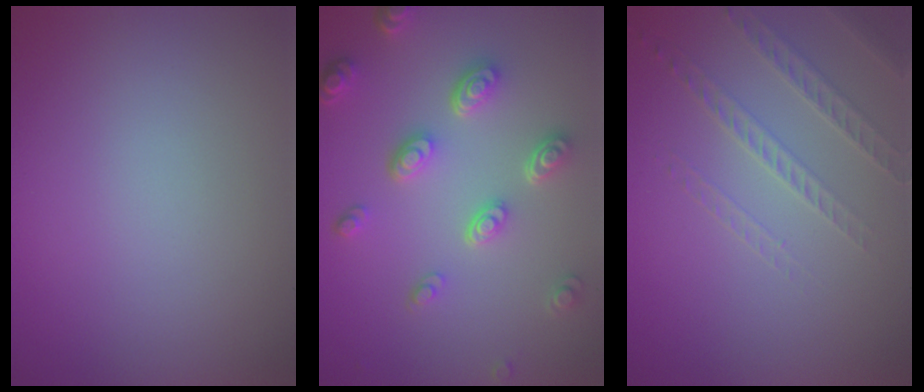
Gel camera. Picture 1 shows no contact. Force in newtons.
{"total": 4.6, "press": 3.5, "slide": 3.0}
{"total": 1.6, "press": 1.3, "slide": 0.9}